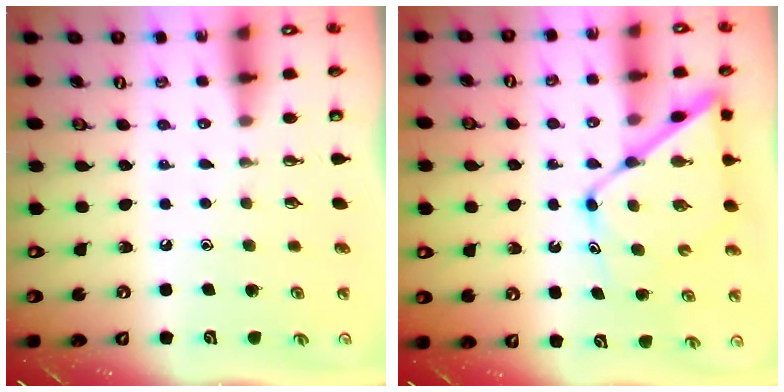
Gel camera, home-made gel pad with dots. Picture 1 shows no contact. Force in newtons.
{"total": 12.6, "press": 12.6, "slide": 1.1}